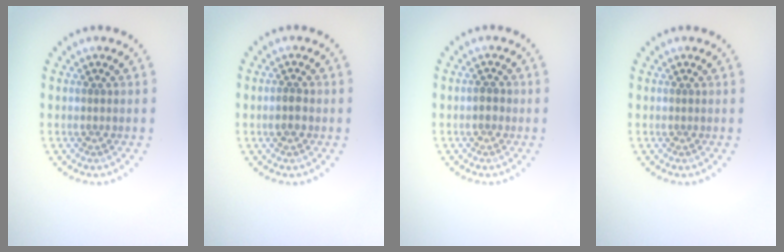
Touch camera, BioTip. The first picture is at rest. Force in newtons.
{"total": 1.5, "press": 1.5, "slide": 0.3}
{"total": 1.0, "press": 0.9, "slide": 0.1}
{"total": 0.0}